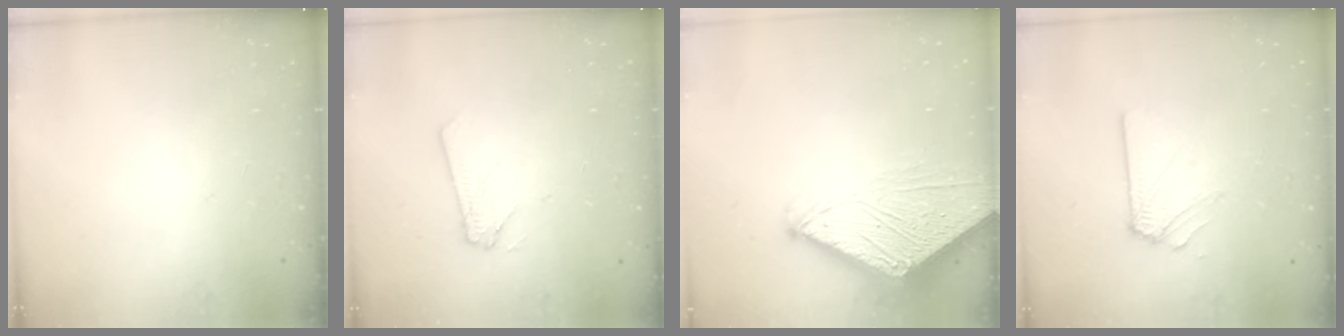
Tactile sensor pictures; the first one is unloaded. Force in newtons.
{"total": 2.4, "press": 2.4, "slide": 0.2}
{"total": 7.1, "press": 7.1, "slide": 0.8}
{"total": 2.9, "press": 2.8, "slide": 0.5}